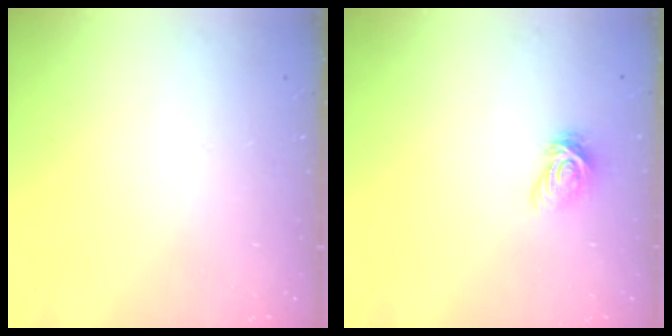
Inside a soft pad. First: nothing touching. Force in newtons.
{"total": 5.4, "press": 5.4, "slide": 0.6}